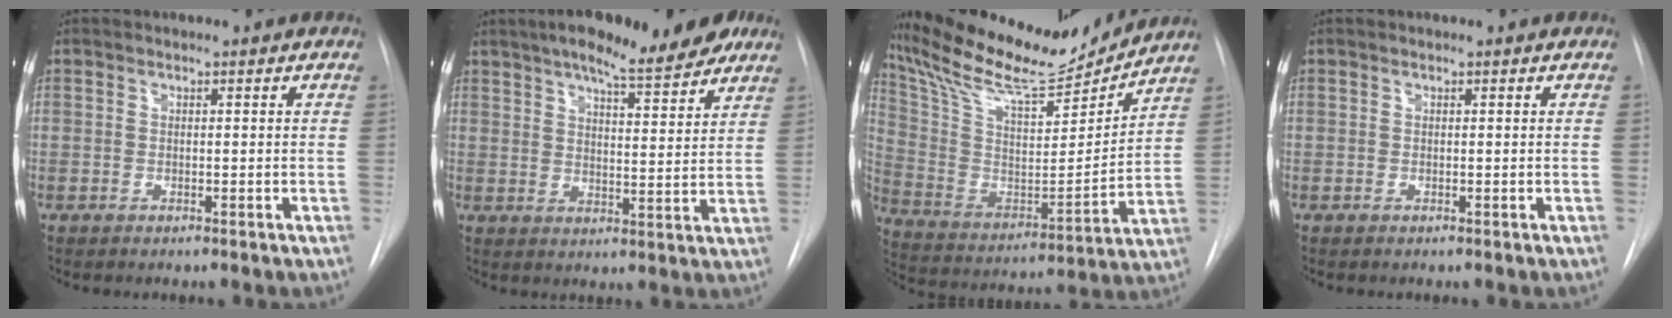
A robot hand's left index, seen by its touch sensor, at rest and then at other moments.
{"total": 15.9, "force": [12.1, 3.1, 9.8], "torque": [-0.149, 0.011, 0.158]}
{"total": 21.0, "force": [19.0, 3.1, 8.4], "torque": [-0.163, -0.016, 0.319]}
{"total": 0.0}